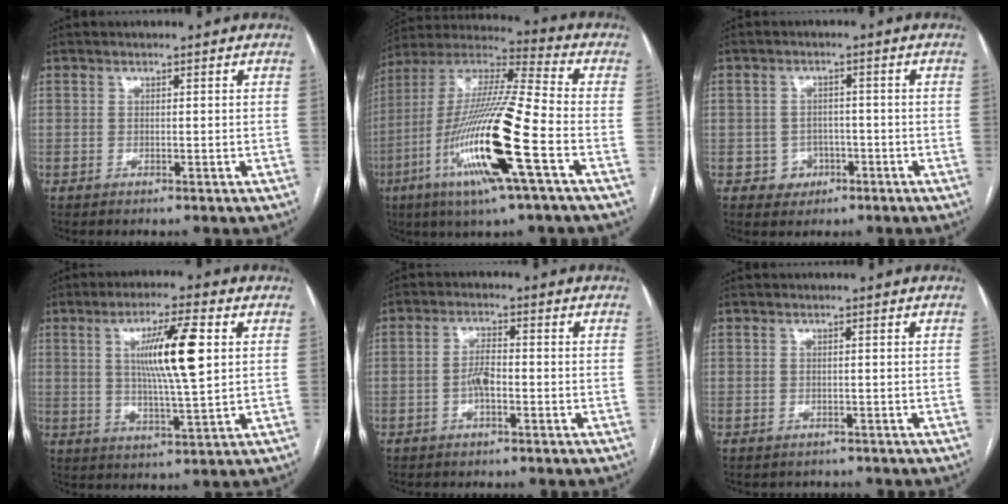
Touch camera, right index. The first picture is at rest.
{"total": 21.0, "force": [-7.1, 0.8, 19.7], "torque": [-0.412, -0.024, -0.138]}
{"total": 3.6, "force": [-1.3, 3.3, 0.3], "torque": [0.007, 0.015, -0.012]}
{"total": 10.9, "force": [2.5, 0.6, 10.5], "torque": [-0.187, -0.001, 0.046]}
{"total": 3.2, "force": [-1.0, 1.0, 2.9], "torque": [-0.058, 0.009, -0.017]}
{"total": 1.4, "force": [-1.1, 0.9, -0.1], "torque": [-0.002, 0.004, -0.011]}